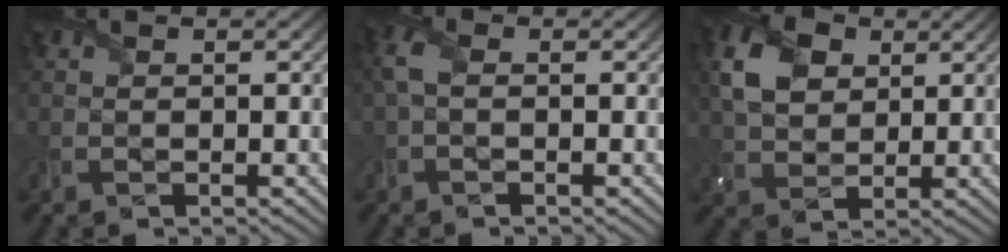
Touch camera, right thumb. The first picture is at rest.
{"total": 2.3, "force": [0.2, 1.1, 2.0], "torque": [-0.057, 0.007, -0.003]}
{"total": 7.3, "force": [2.5, 5.3, 4.3], "torque": [-0.113, 0.005, 0.044]}